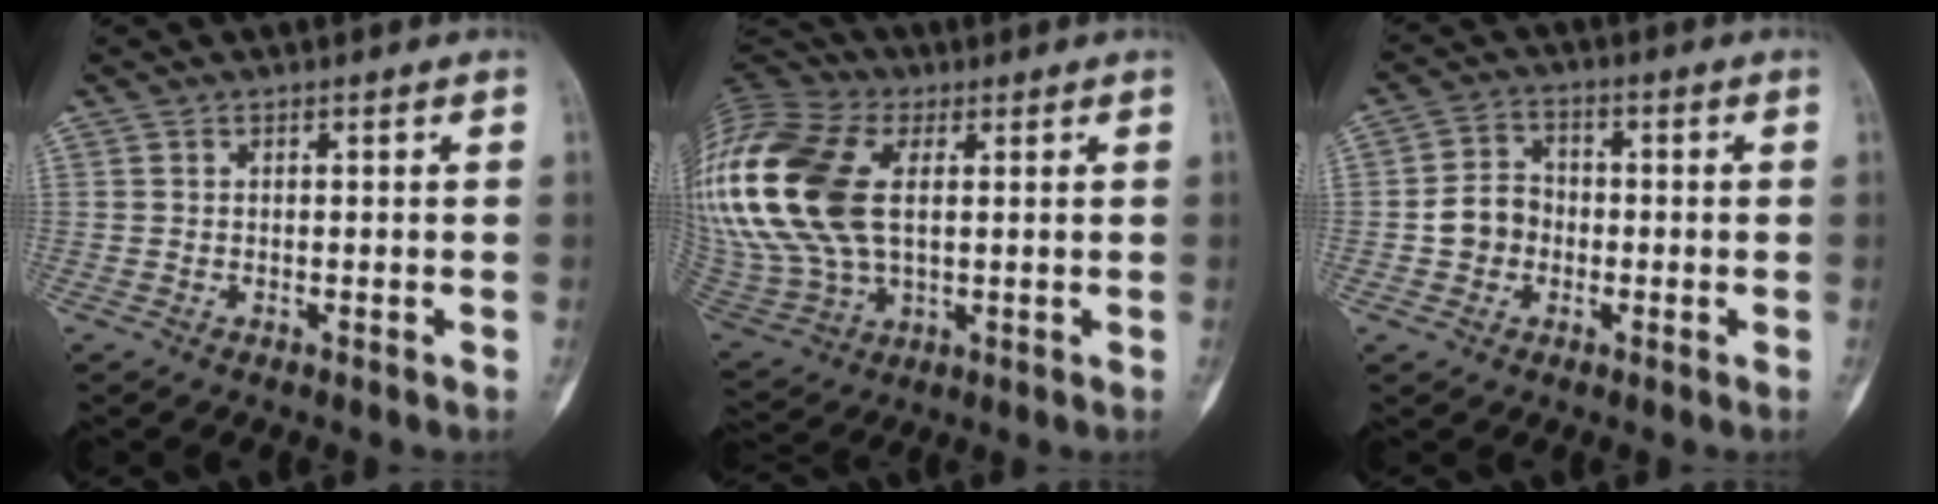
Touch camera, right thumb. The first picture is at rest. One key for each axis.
{"total": 28.2, "fx": 4.9, "fy": 17.2, "fz": 21.9, "tx": -0.529, "ty": 0.010, "tz": 0.099}
{"total": 6.3, "fx": -1.2, "fy": 5.5, "fz": 3.0, "tx": -0.037, "ty": 0.021, "tz": -0.031}